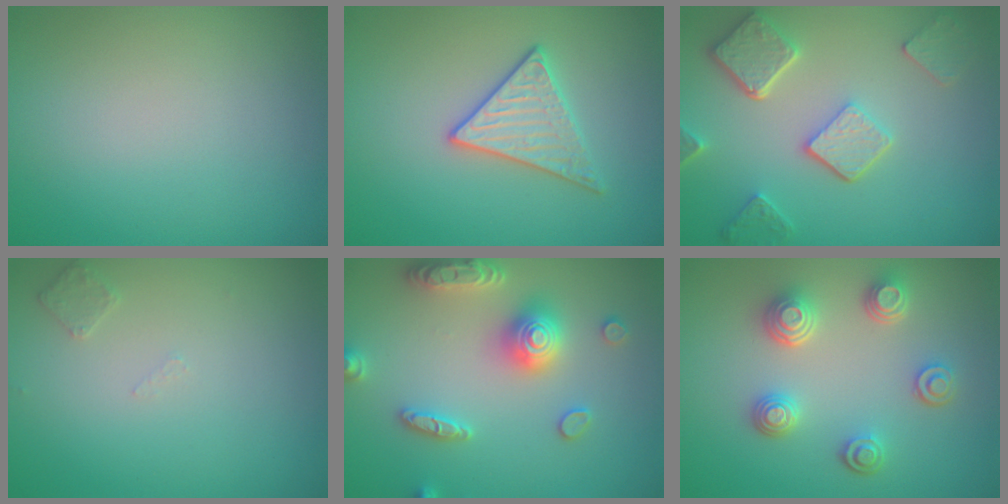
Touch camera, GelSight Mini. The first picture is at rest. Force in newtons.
{"total": 2.9, "press": 2.9, "slide": 0.4}
{"total": 5.0, "press": 3.8, "slide": 3.2}
{"total": 1.0, "press": 1.0, "slide": 0.1}
{"total": 5.4, "press": 5.3, "slide": 0.9}
{"total": 4.0, "press": 3.3, "slide": 2.1}